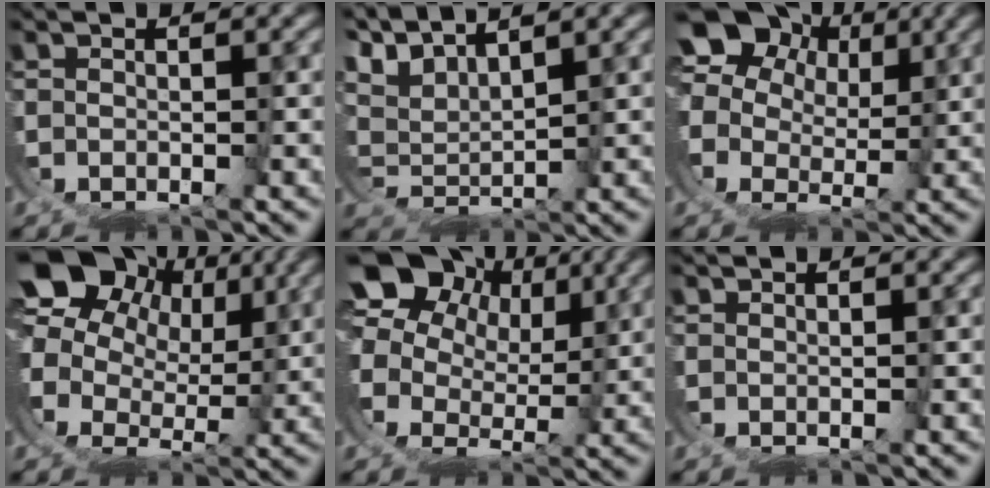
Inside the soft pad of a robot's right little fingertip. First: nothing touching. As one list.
[{"total": 5.0, "force": [4.5, 1.8, 1.3], "torque": [-0.066, -0.003, 0.076]}, {"total": 12.2, "force": [4.7, 9.8, 5.6], "torque": [-0.122, -0.013, 0.070]}, {"total": 15.6, "force": [6.3, 12.2, 7.4], "torque": [-0.156, -0.006, 0.088]}, {"total": 13.9, "force": [6.2, 10.6, 6.5], "torque": [-0.136, -0.005, 0.089]}, {"total": 1.1, "force": [0.9, -0.5, -0.4], "torque": [0.011, 0.004, 0.015]}]